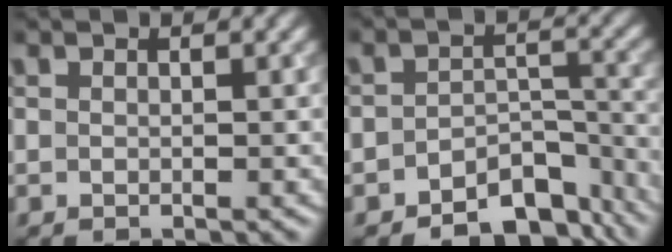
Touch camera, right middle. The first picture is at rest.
{"total": 6.3, "force": [-4.8, 3.0, 2.8], "torque": [-0.025, -0.005, -0.074]}